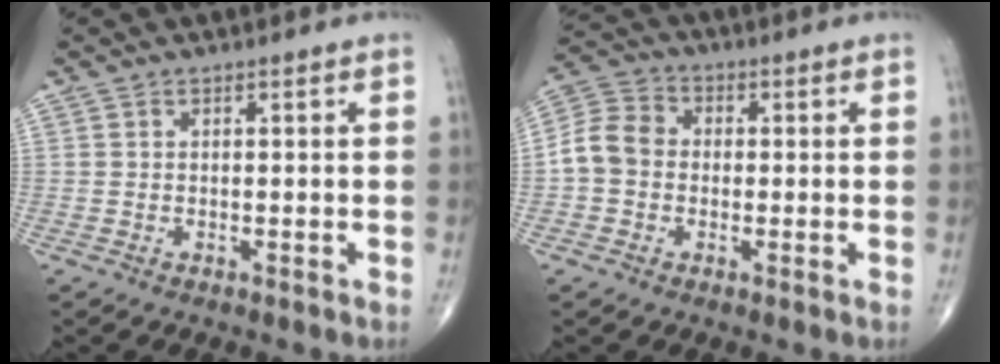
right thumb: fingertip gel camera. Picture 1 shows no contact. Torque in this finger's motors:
{"motor_torque": [-0.15, 0.25, 0.15, -0.07, 0.04]}